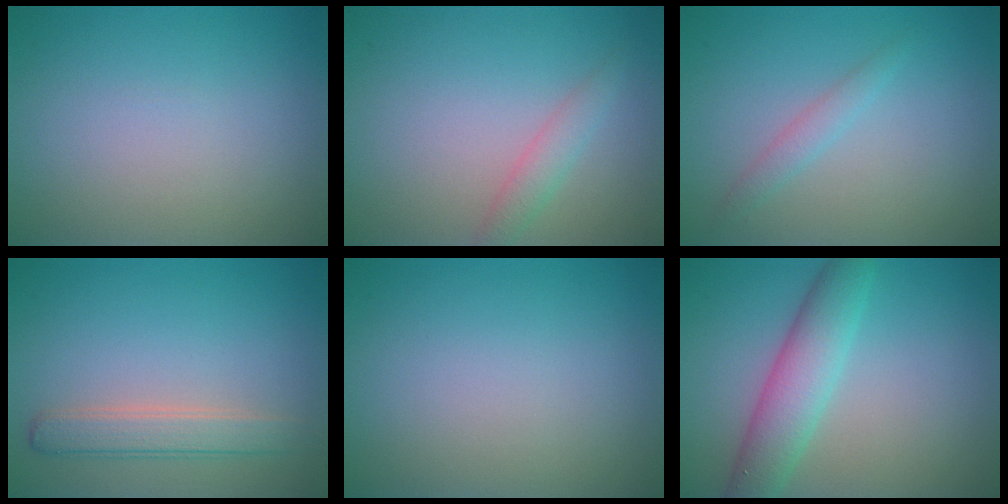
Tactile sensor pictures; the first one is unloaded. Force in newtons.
{"total": 1.7, "press": 1.7, "slide": 0.1}
{"total": 1.3, "press": 1.3, "slide": 0.1}
{"total": 2.8, "press": 2.8, "slide": 0.1}
{"total": 0.0}
{"total": 4.8, "press": 4.8, "slide": 0.1}